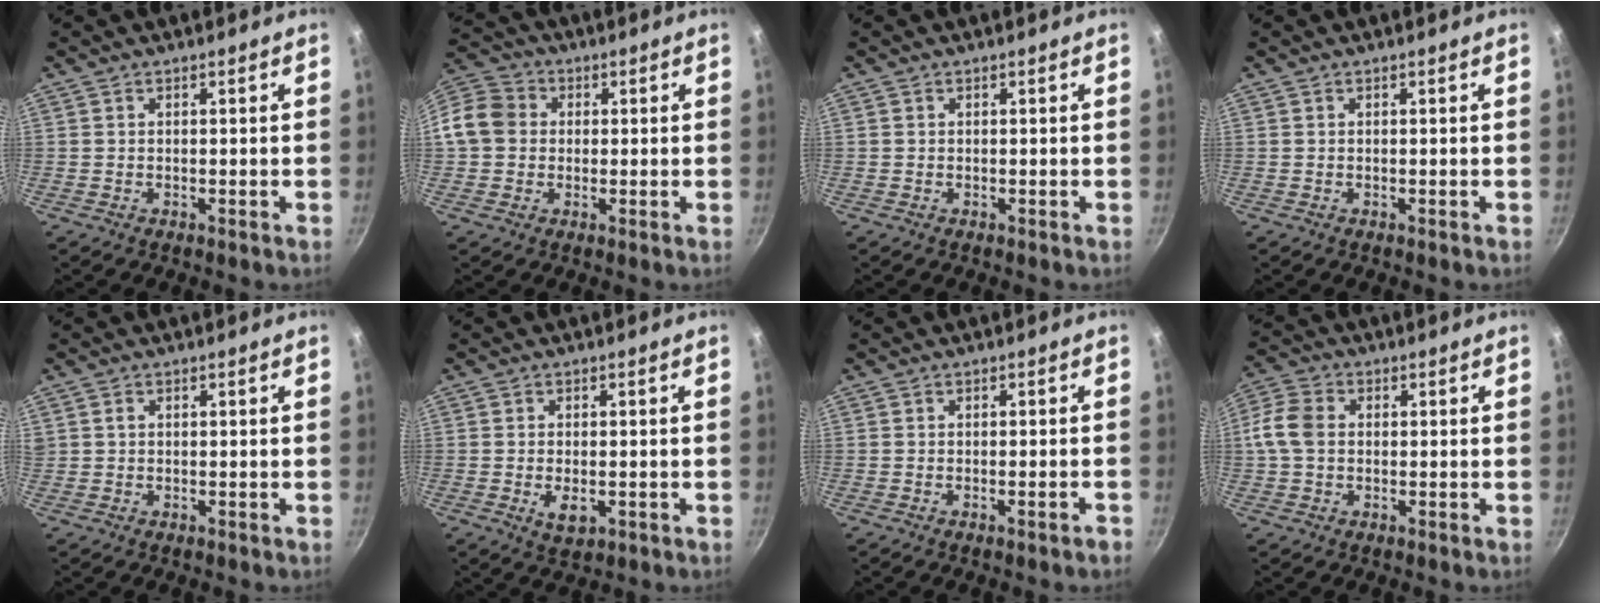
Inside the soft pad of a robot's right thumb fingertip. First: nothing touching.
{"total": 9.3, "force": [0.3, 8.2, 4.4], "torque": [-0.057, 0.019, -0.016]}
{"total": 0.0}
{"total": 0.0}
{"total": 0.9, "force": [0.2, 0.8, 0.4], "torque": [-0.004, 0.005, 0.005]}
{"total": 4.1, "force": [-1.0, 2.3, 3.3], "torque": [-0.053, -0.004, -0.010]}
{"total": 1.7, "force": [-1.1, 0.1, 1.3], "torque": [-0.020, 0.011, -0.013]}
{"total": 7.3, "force": [0.2, 5.4, 4.9], "torque": [-0.098, 0.015, -0.008]}